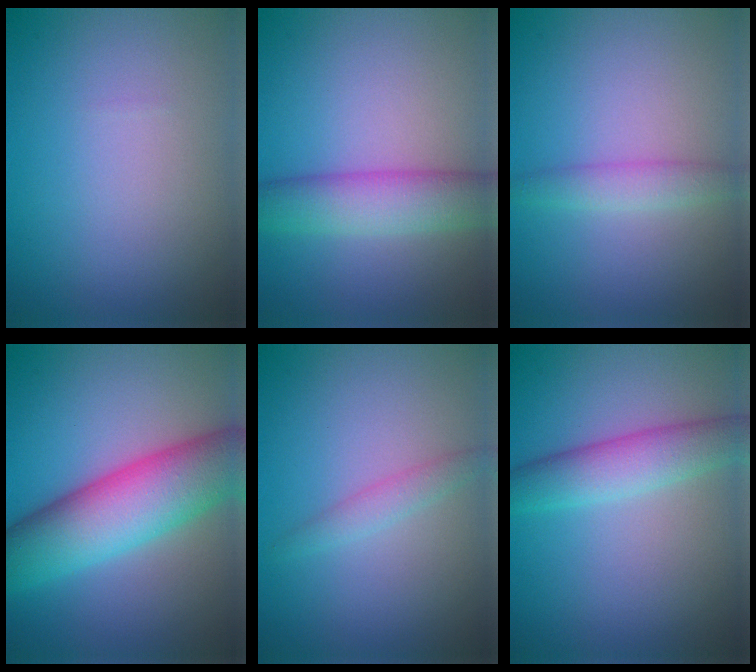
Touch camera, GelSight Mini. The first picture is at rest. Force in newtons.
{"total": 5.0, "press": 5.0, "slide": 0.4}
{"total": 2.1, "press": 2.1, "slide": 0.0}
{"total": 9.9, "press": 9.9, "slide": 0.1}
{"total": 1.4, "press": 1.4, "slide": 0.0}
{"total": 4.0, "press": 4.0, "slide": 0.1}